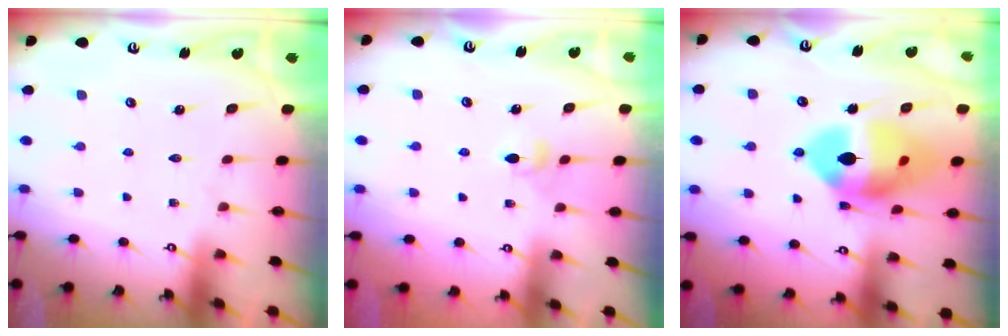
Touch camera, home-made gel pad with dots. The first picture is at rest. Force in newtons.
{"total": 4.3, "press": 4.3, "slide": 0.6}
{"total": 16.0, "press": 14.8, "slide": 6.1}